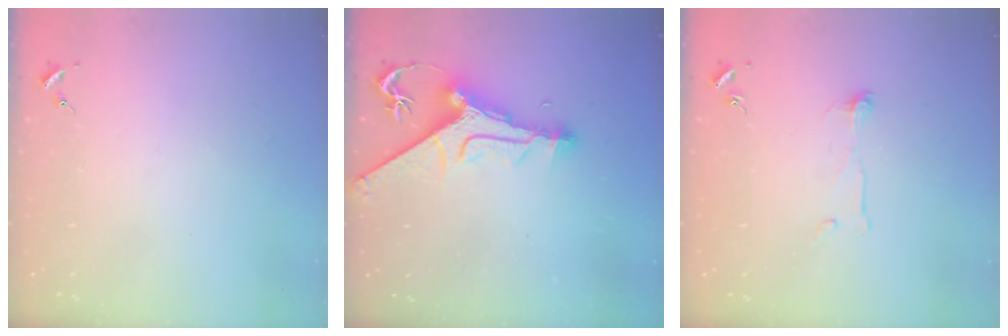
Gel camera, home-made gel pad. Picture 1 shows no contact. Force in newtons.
{"total": 13.3, "press": 13.3, "slide": 1.3}
{"total": 4.5, "press": 4.5, "slide": 0.3}